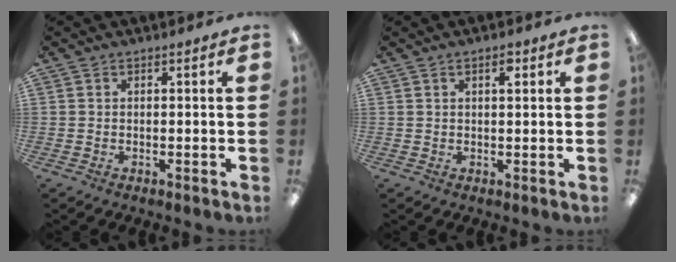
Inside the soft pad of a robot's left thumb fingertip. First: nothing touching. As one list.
[{"total": 2.4, "force": [1.4, 0.8, 1.8], "torque": [-0.023, -0.003, 0.019]}]